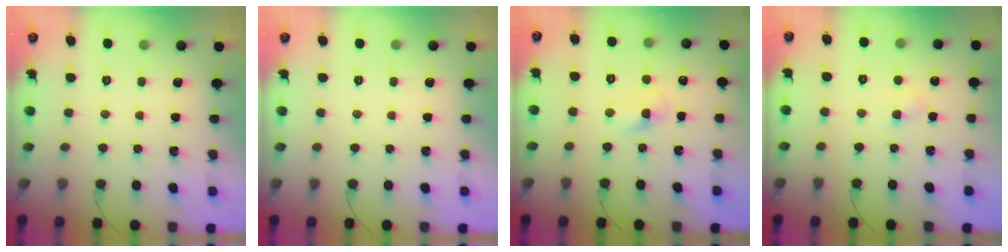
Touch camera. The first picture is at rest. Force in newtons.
{"total": 0.0}
{"total": 3.5, "press": 3.3, "slide": 1.2}
{"total": 2.5, "press": 2.3, "slide": 1.0}